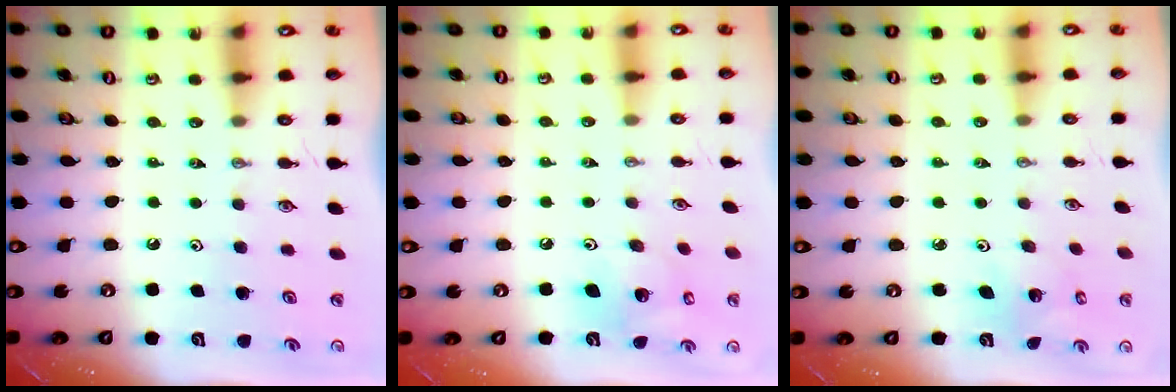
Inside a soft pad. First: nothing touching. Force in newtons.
{"total": 8.9, "press": 8.6, "slide": 2.3}
{"total": 3.8, "press": 3.8, "slide": 0.3}